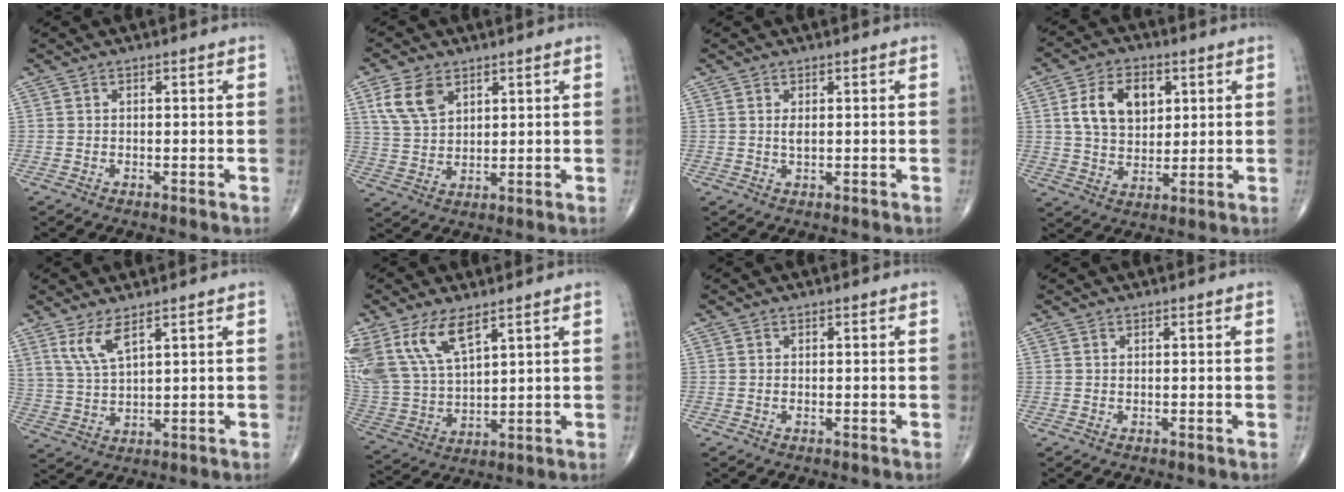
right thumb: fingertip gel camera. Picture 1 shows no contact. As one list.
[{"total": 7.8, "force": [3.8, 4.8, 4.8], "torque": [-0.083, -0.010, 0.082]}, {"total": 1.3, "force": [0.3, 0.5, 1.2], "torque": [-0.025, -0.002, 0.009]}, {"total": 11.1, "force": [3.3, 7.3, 7.7], "torque": [-0.111, -0.007, 0.062]}, {"total": 6.0, "force": [3.8, 1.6, 4.3], "torque": [-0.093, -0.023, 0.087]}, {"total": 14.2, "force": [8.2, 6.3, 9.7], "torque": [-0.196, -0.025, 0.180]}, {"total": 0.0}, {"total": 0.0}]